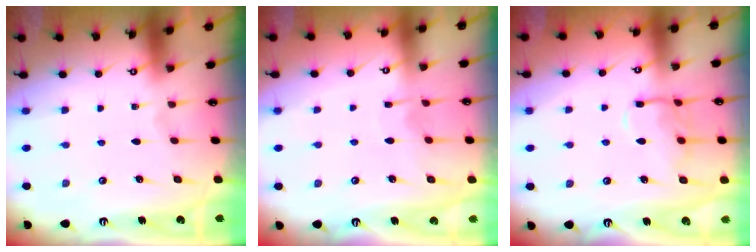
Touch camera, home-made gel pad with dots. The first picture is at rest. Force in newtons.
{"total": 4.0, "press": 4.0, "slide": 0.4}
{"total": 10.6, "press": 10.6, "slide": 0.7}